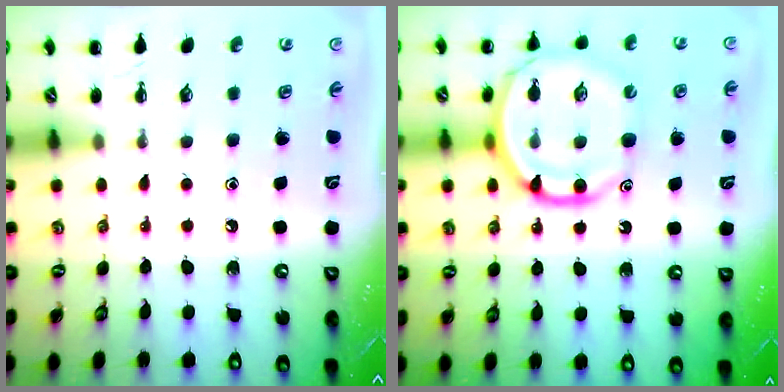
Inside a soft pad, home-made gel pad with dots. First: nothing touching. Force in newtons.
{"total": 15.3, "press": 14.9, "slide": 3.5}